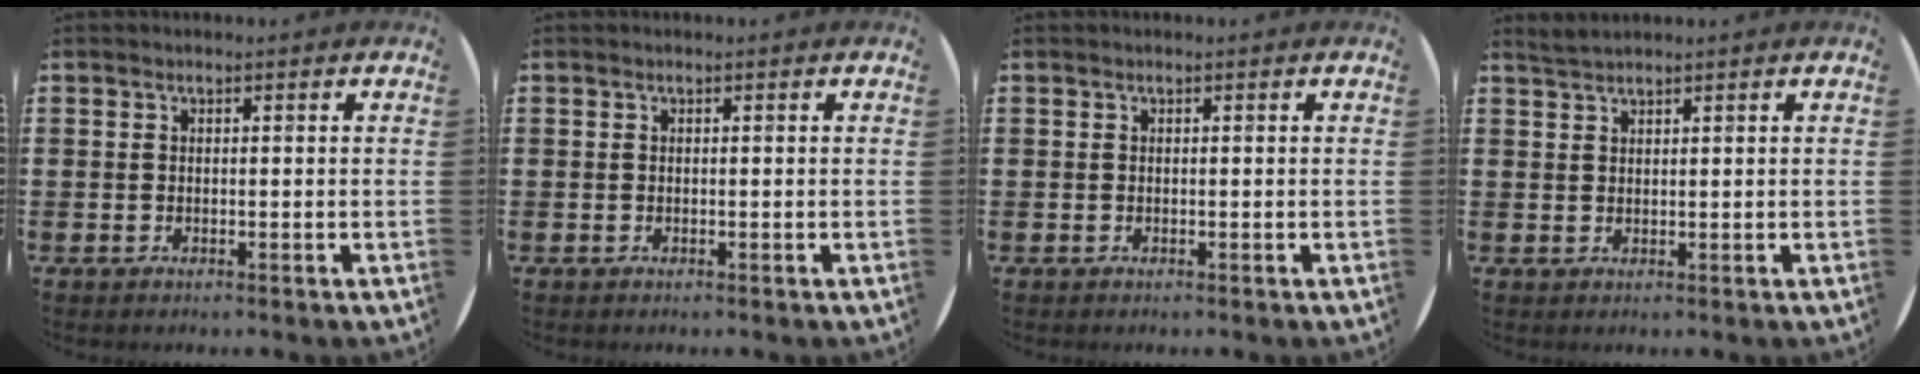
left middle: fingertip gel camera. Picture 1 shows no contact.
{"total": 0.0}
{"total": 0.0}
{"total": 1.5, "force": [1.4, -0.1, 0.2], "torque": [-0.005, 0.001, 0.028]}